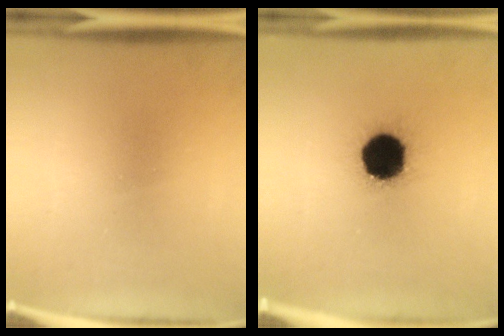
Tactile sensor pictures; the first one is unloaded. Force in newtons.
{"total": 17.3}